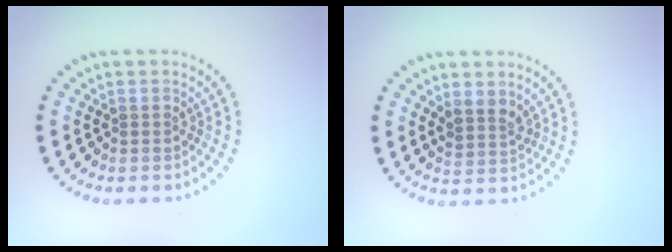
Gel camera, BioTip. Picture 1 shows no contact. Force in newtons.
{"total": 2.0, "press": 1.6, "slide": 1.2}